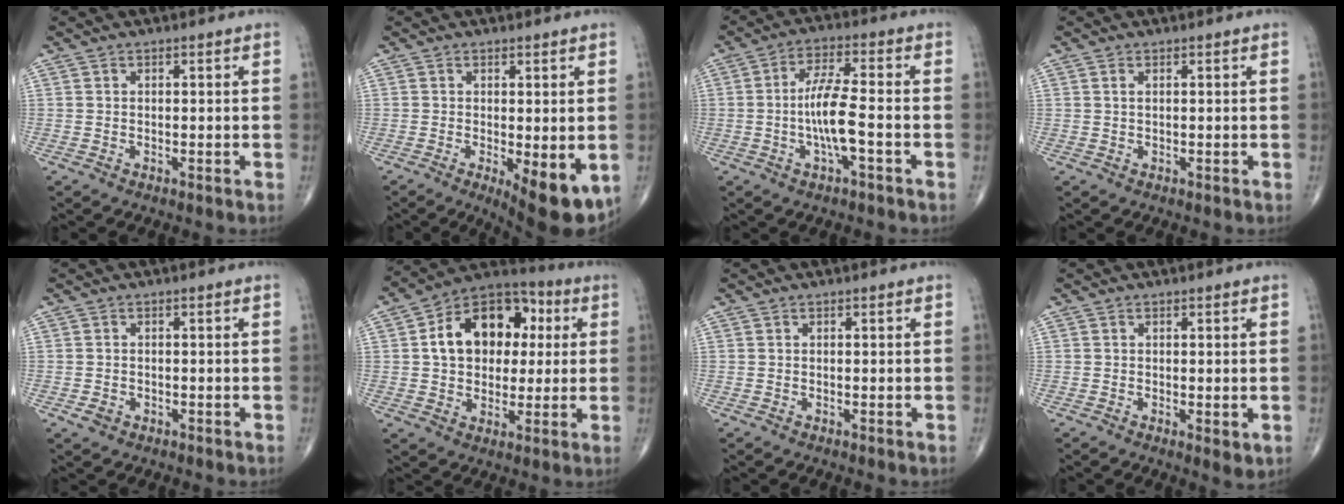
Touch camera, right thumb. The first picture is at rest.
{"total": 9.6, "force": [-2.6, 3.3, 8.7], "torque": [-0.115, -0.023, -0.030]}
{"total": 8.4, "force": [-2.0, 1.7, 7.9], "torque": [-0.159, 0.021, -0.041]}
{"total": 0.8, "force": [0.3, 0.3, 0.6], "torque": [-0.015, 0.005, 0.007]}
{"total": 1.6, "force": [-0.7, 1.3, 0.7], "torque": [-0.007, 0.005, -0.009]}
{"total": 17.1, "force": [3.1, 12.1, 11.8], "torque": [-0.147, 0.019, 0.042]}
{"total": 0.0}
{"total": 2.4, "force": [-0.2, 0.7, 2.2], "torque": [-0.033, -0.010, -0.003]}